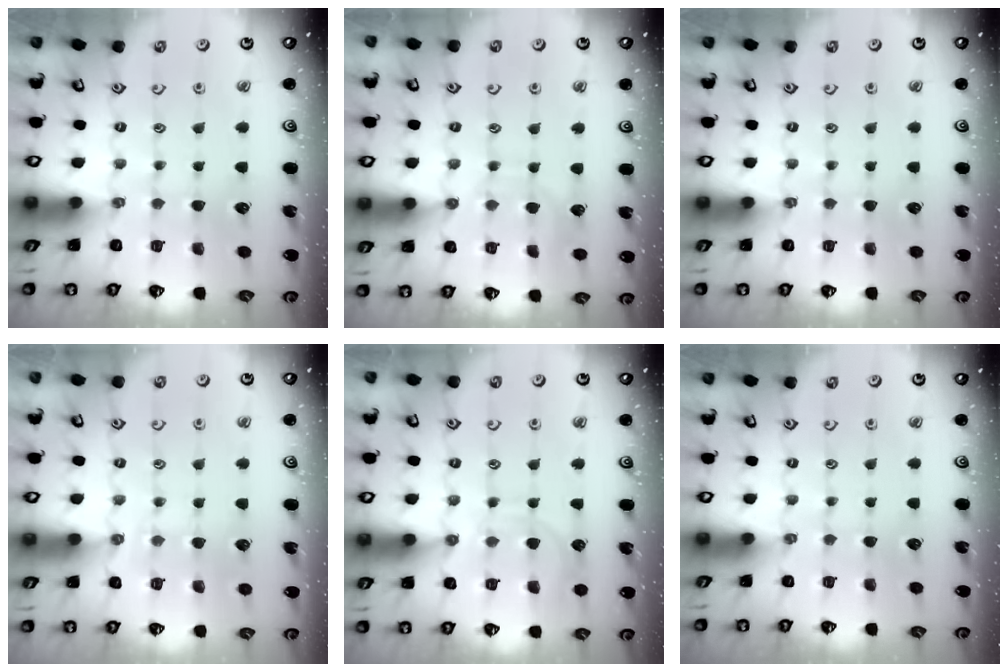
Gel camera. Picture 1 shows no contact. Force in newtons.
{"total": 5.4, "press": 5.4, "slide": 0.3}
{"total": 0.0}
{"total": 2.8, "press": 2.8, "slide": 0.3}
{"total": 9.0, "press": 9.0, "slide": 0.7}
{"total": 0.0}